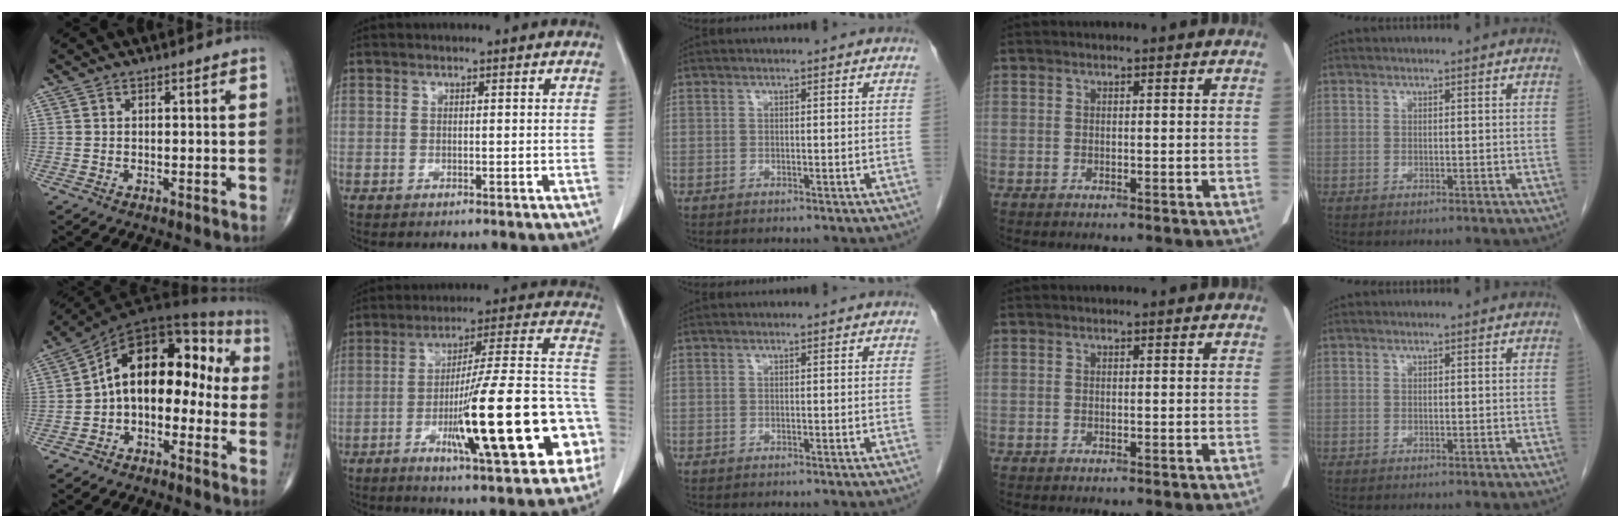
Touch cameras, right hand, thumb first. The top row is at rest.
{"thumb": {"total": 14.5, "force": [-1.5, 9.3, 11.0], "torque": [-0.138, 0.073, -0.041]}, "index": {"total": 23.7, "force": [-7.5, 2.6, 22.3], "torque": [-0.275, 0.015, -0.107]}}